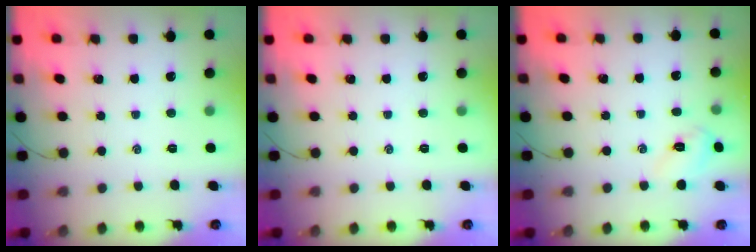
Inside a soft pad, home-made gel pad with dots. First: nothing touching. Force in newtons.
{"total": 0.0}
{"total": 3.6, "press": 3.5, "slide": 0.9}